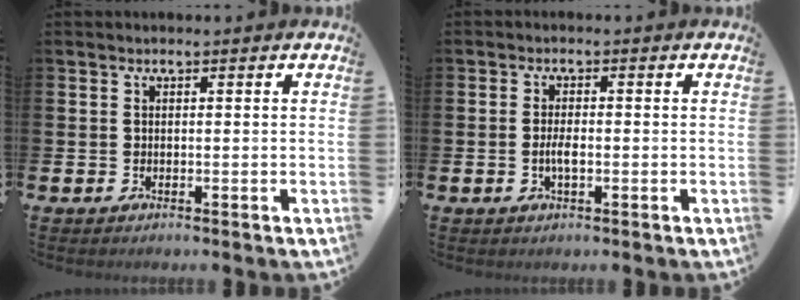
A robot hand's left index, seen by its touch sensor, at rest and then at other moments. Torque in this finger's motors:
{"motor_torque": [0.59, 0.31, 0.09, 0.07]}